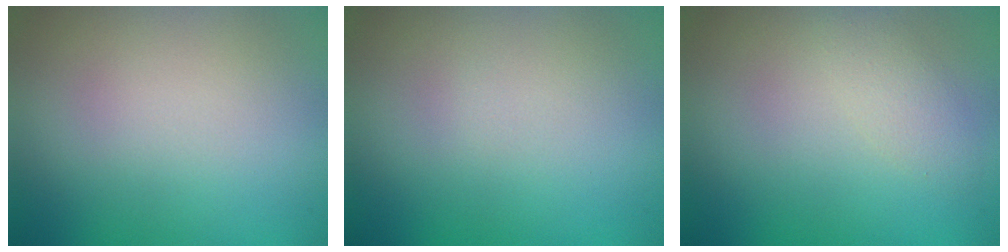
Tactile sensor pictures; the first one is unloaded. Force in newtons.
{"total": 0.0}
{"total": 1.8, "press": 1.8, "slide": 0.1}